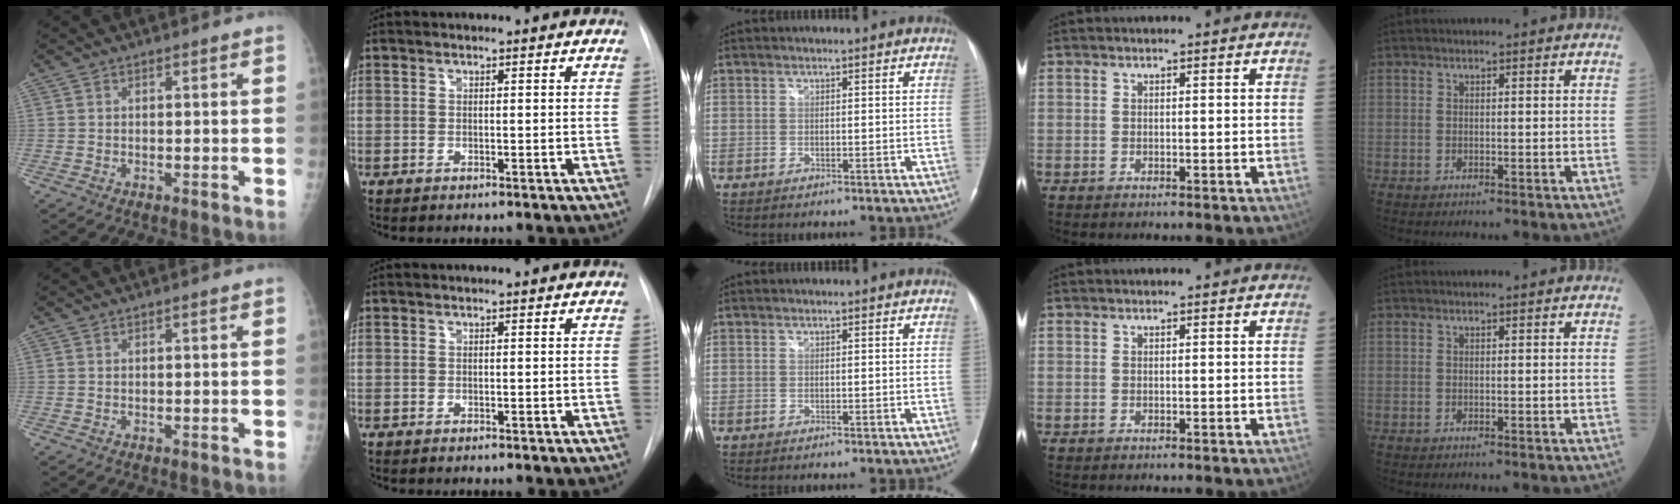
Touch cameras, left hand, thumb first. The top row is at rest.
{}